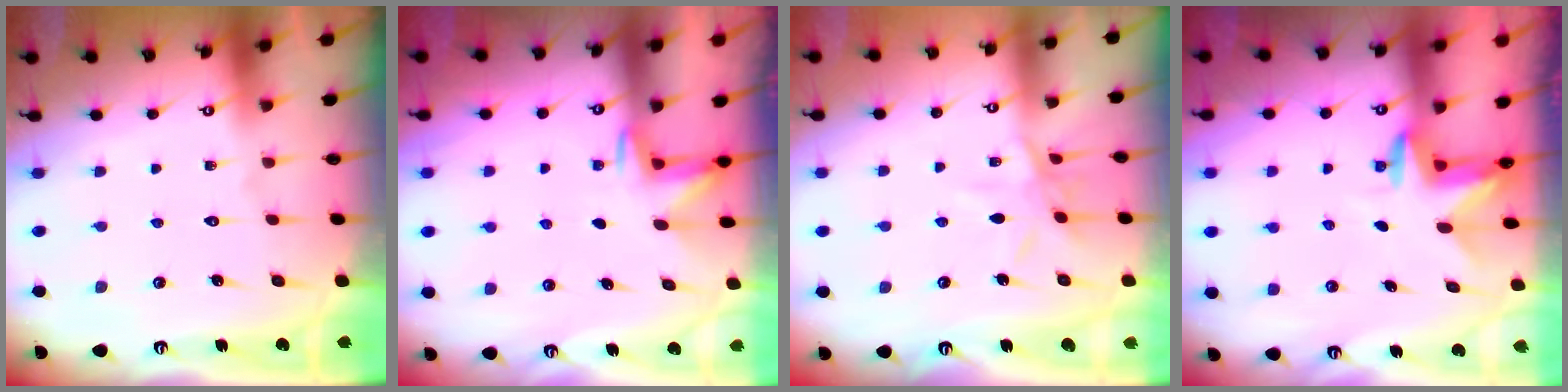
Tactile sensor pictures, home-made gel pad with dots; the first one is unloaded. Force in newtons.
{"total": 2.5, "press": 2.4, "slide": 0.7}
{"total": 8.4, "press": 8.3, "slide": 0.6}
{"total": 2.7, "press": 2.7, "slide": 0.2}